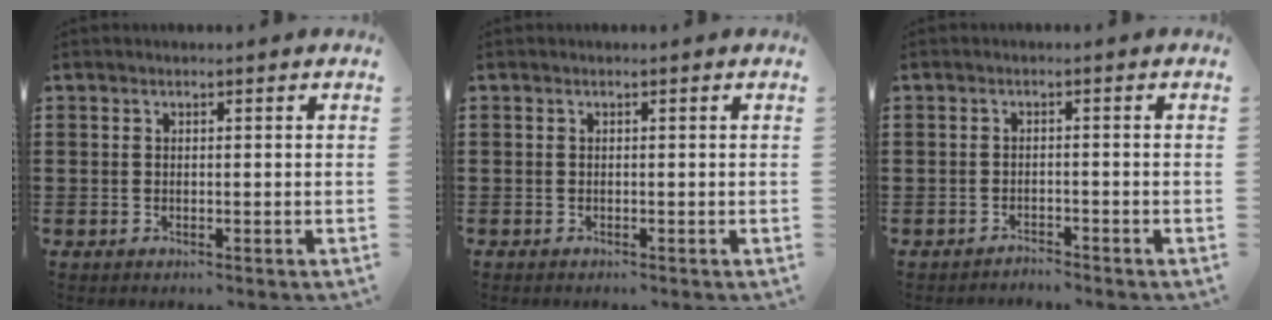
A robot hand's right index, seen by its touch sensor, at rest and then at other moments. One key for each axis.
{"total": 0.0}
{"total": 1.5, "fx": -1.5, "fy": 0.1, "fz": -0.1, "tx": -0.003, "ty": 0.004, "tz": -0.034}